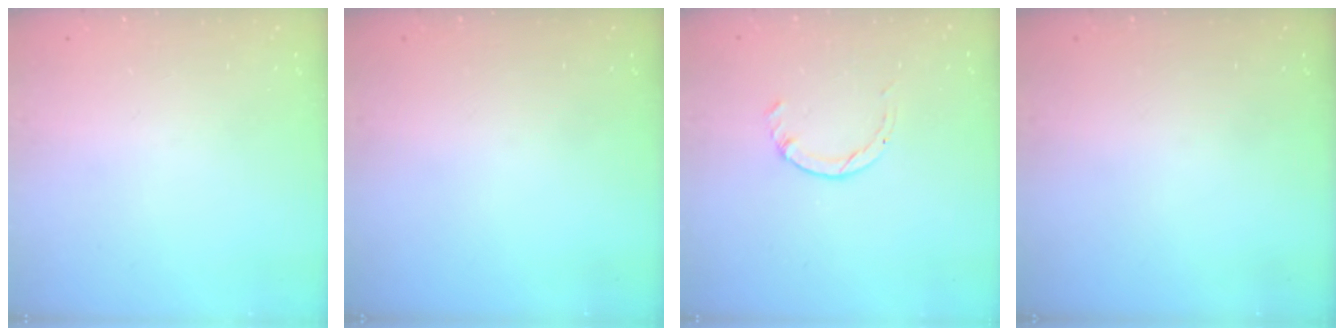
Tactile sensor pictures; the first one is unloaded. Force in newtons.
{"total": 0.0}
{"total": 1.4, "press": 1.4, "slide": 0.2}
{"total": 0.0}